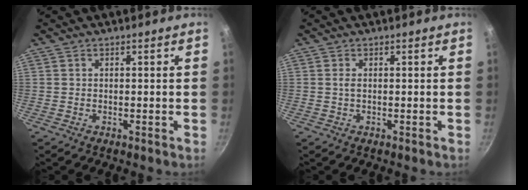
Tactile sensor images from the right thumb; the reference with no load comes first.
{"total": 0.9, "force": [0.1, 0.4, 0.8], "torque": [-0.016, 0.000, 0.001]}